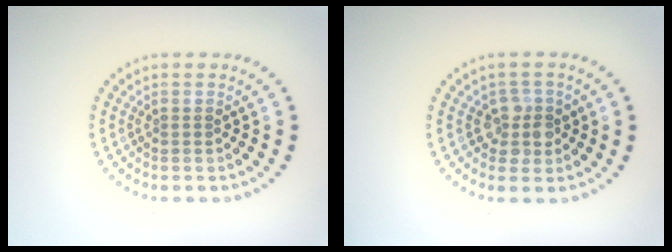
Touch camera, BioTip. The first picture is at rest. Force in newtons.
{"total": 2.3, "press": 2.1, "slide": 1.1}